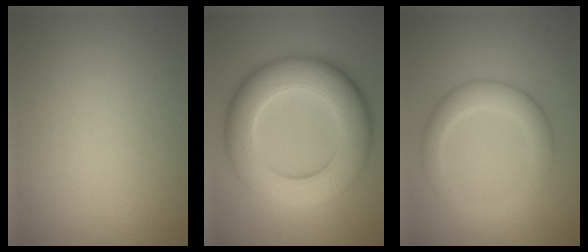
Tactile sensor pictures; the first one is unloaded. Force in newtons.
{"total": 10.8, "press": 10.8, "slide": 0.6}
{"total": 3.7, "press": 3.7, "slide": 0.3}